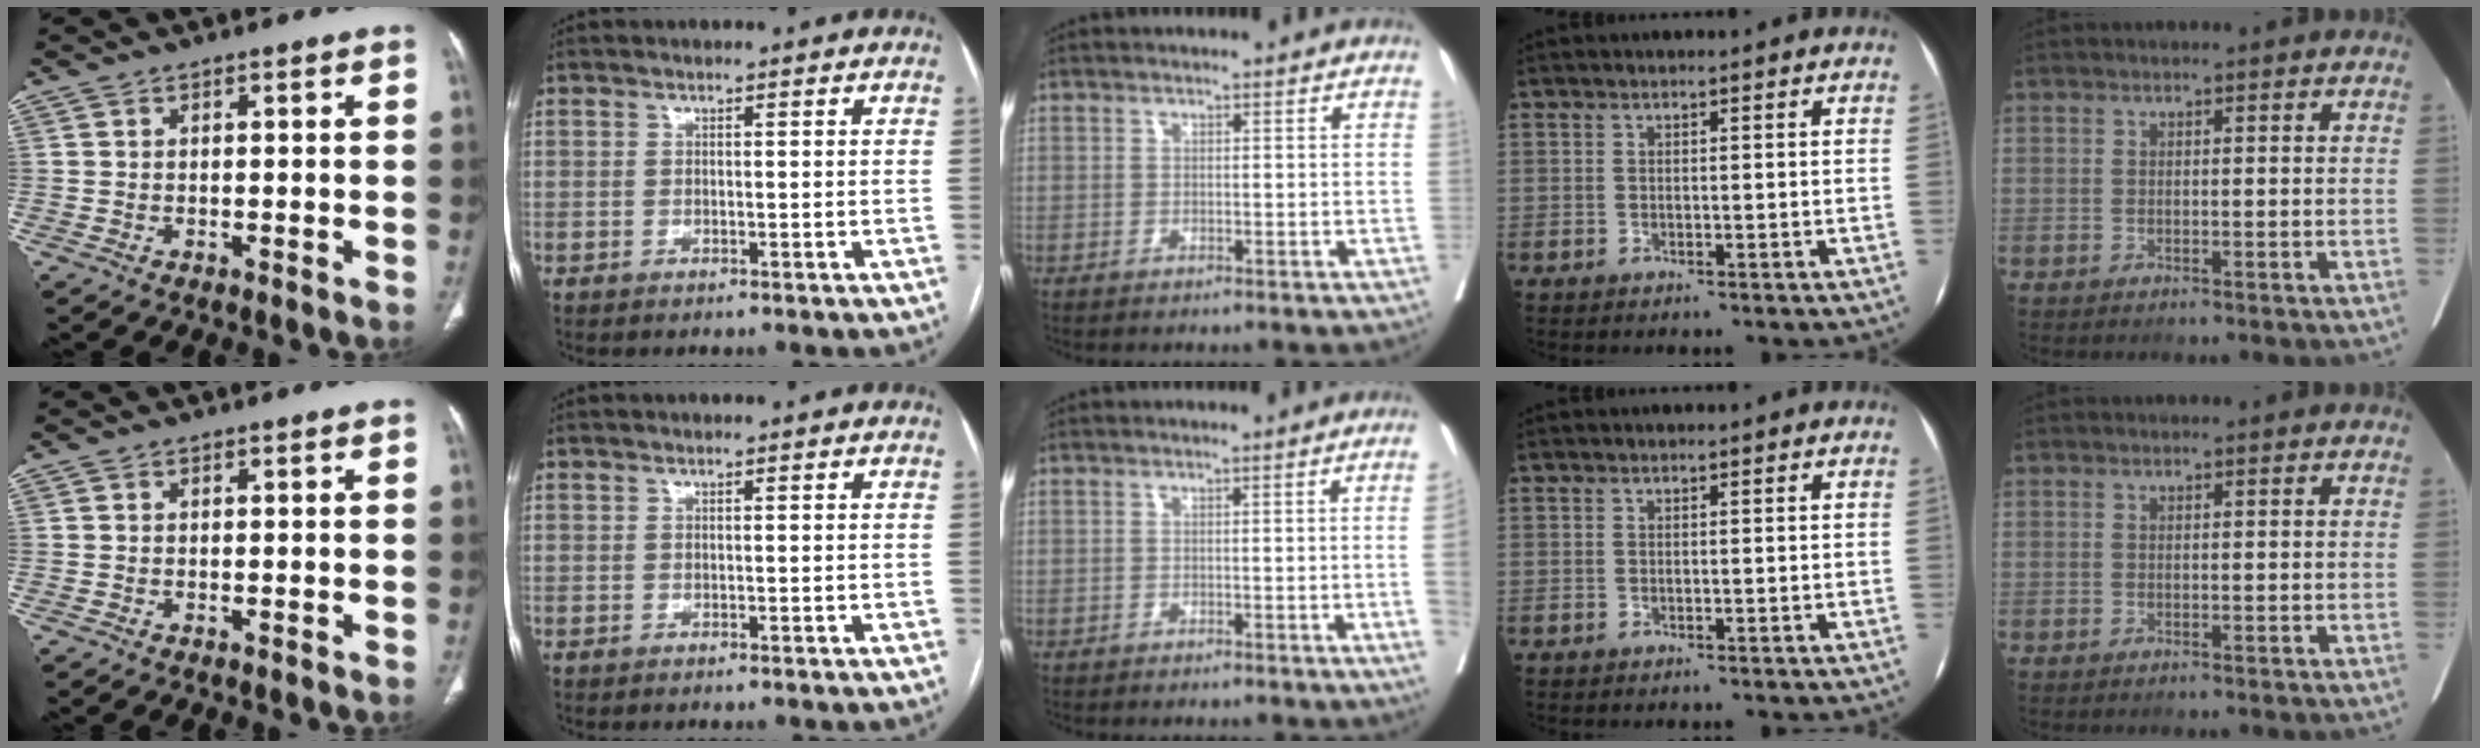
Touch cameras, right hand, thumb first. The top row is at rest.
{"middle": {"total": 3.0, "force": [-0.8, -0.3, 2.9], "torque": [-0.042, 0.002, -0.011]}}